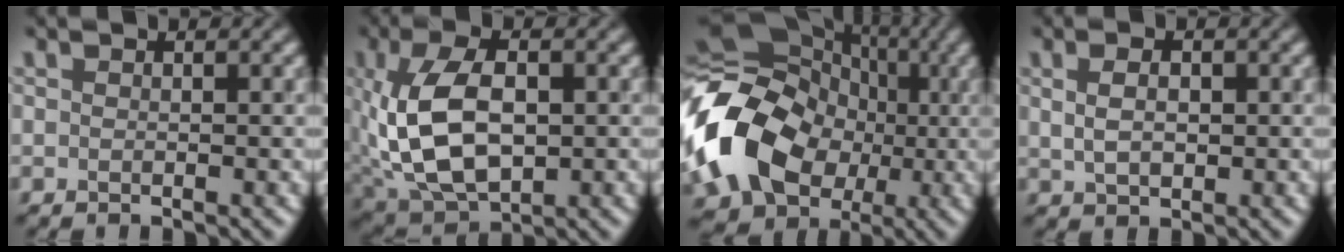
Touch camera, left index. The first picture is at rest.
{"total": 9.3, "force": [0.0, 5.5, 7.5], "torque": [-0.163, 0.000, 0.003]}
{"total": 15.2, "force": [-1.7, 12.2, 8.9], "torque": [-0.202, -0.007, -0.035]}
{"total": 2.9, "force": [0.8, 1.8, 2.2], "torque": [-0.036, 0.007, 0.015]}